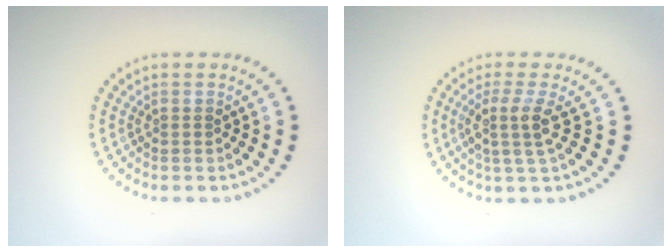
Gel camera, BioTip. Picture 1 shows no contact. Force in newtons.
{"total": 2.6, "press": 2.0, "slide": 1.7}